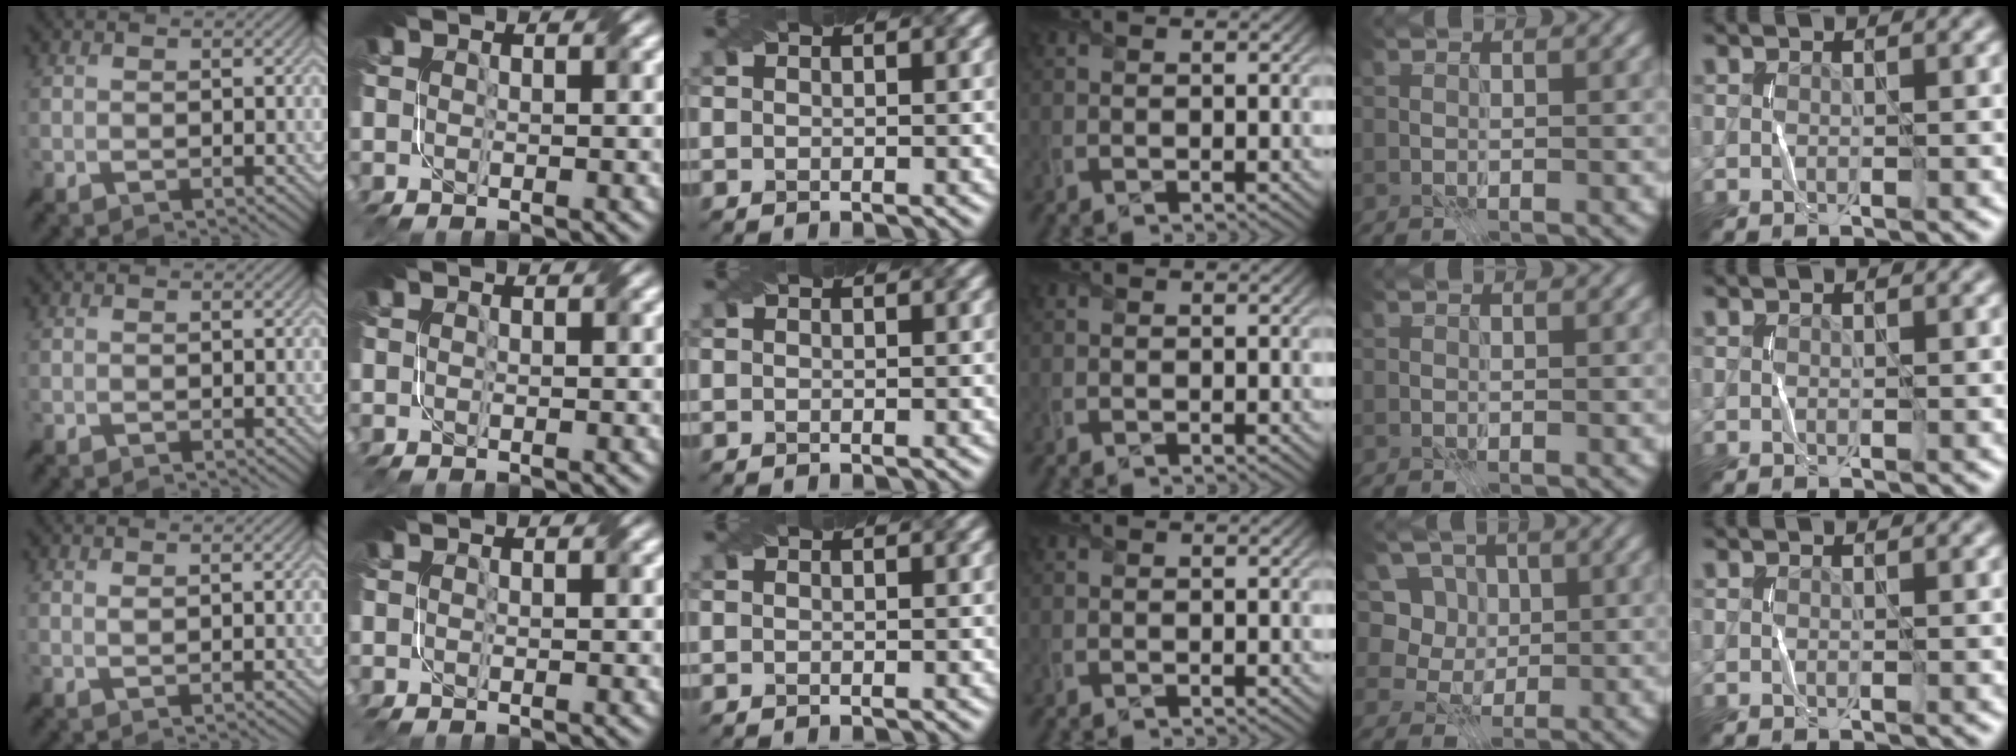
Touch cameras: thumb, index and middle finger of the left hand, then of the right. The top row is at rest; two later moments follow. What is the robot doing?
{"motion": "fold", "object": "file"}